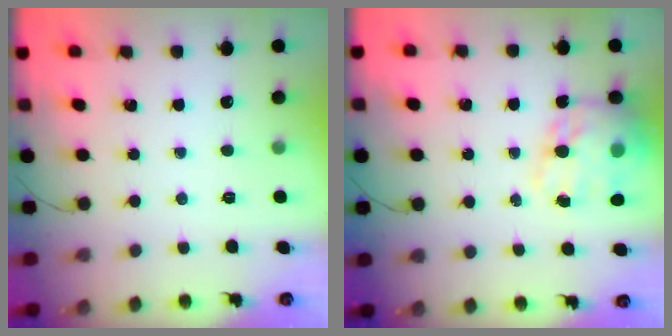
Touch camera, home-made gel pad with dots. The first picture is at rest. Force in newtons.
{"total": 17.9, "press": 17.3, "slide": 4.5}